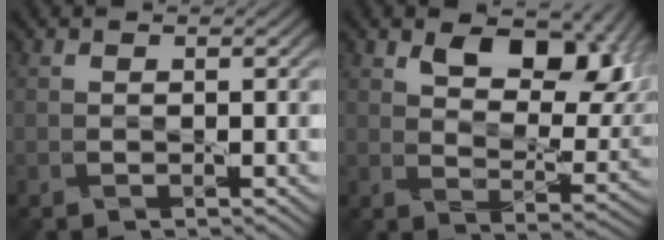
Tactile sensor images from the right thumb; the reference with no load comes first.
{"total": 11.7, "force": [5.9, 6.2, 8.1], "torque": [-0.121, -0.013, 0.097]}